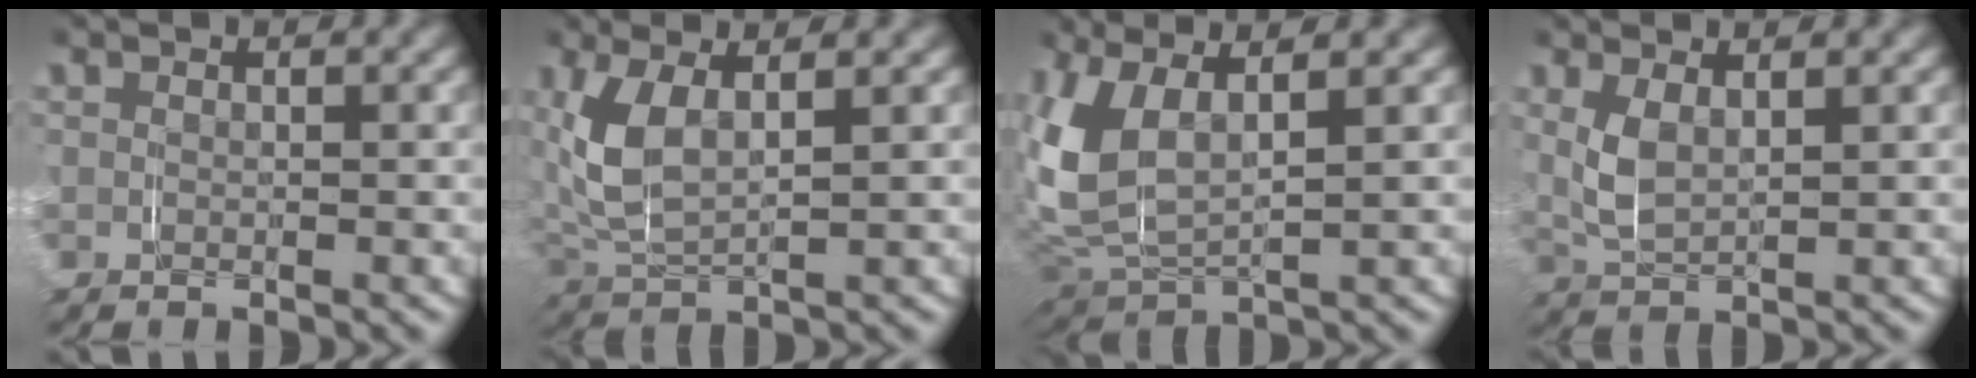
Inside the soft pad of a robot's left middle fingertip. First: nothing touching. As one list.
[{"total": 4.5, "force": [1.1, 2.4, 3.7], "torque": [-0.113, -0.005, 0.022]}, {"total": 7.7, "force": [1.4, 4.9, 5.8], "torque": [-0.179, -0.009, 0.025]}, {"total": 3.4, "force": [1.0, 1.9, 2.6], "torque": [-0.082, -0.012, 0.023]}]